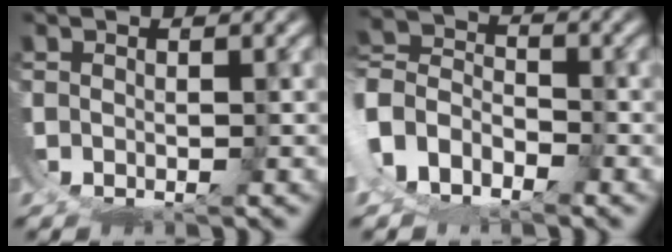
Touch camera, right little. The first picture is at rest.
{"total": 9.3, "force": [-1.4, 9.0, 1.9], "torque": [-0.103, -0.031, -0.037]}